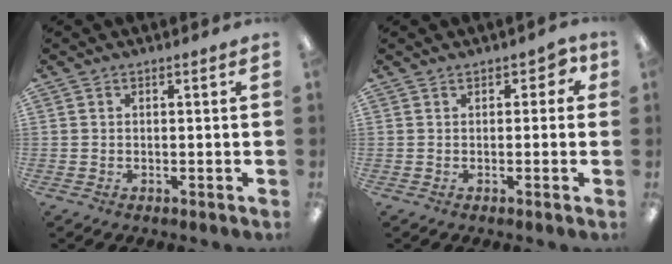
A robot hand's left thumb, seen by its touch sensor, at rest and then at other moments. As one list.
[{"total": 3.0, "force": [1.0, 2.0, 2.1], "torque": [-0.024, 0.001, 0.013]}]